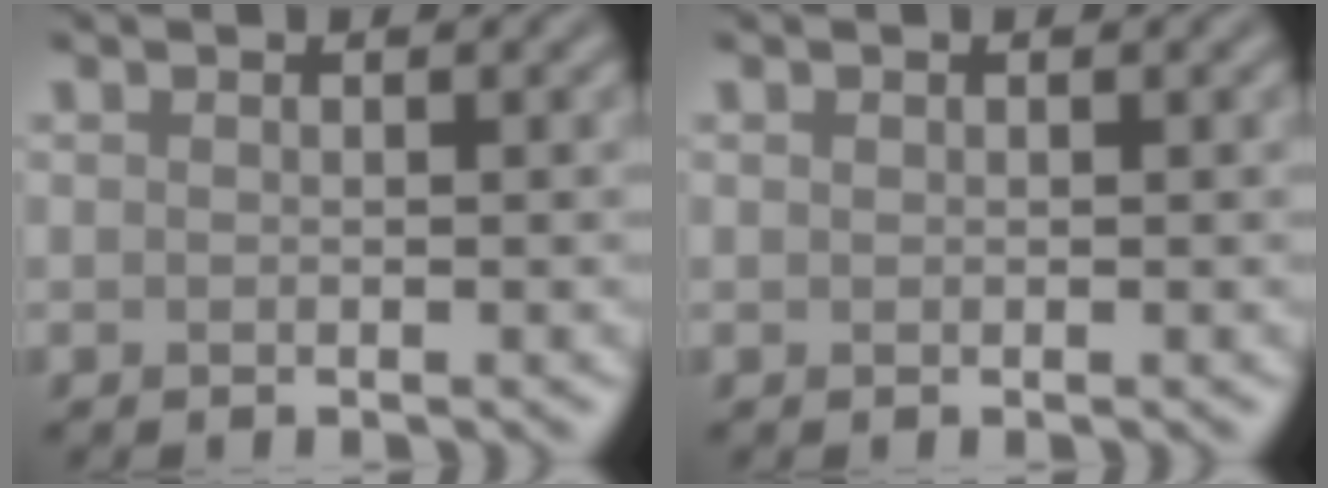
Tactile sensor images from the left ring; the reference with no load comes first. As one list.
[{"total": 0.0}]